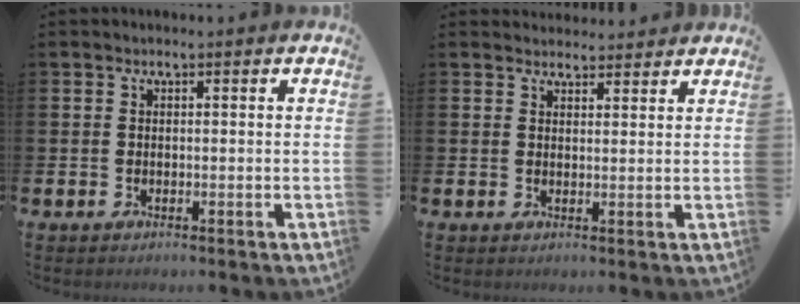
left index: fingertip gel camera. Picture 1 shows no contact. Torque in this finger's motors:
{"motor_torque": [0.19, -1.95, 0.23, -0.01]}